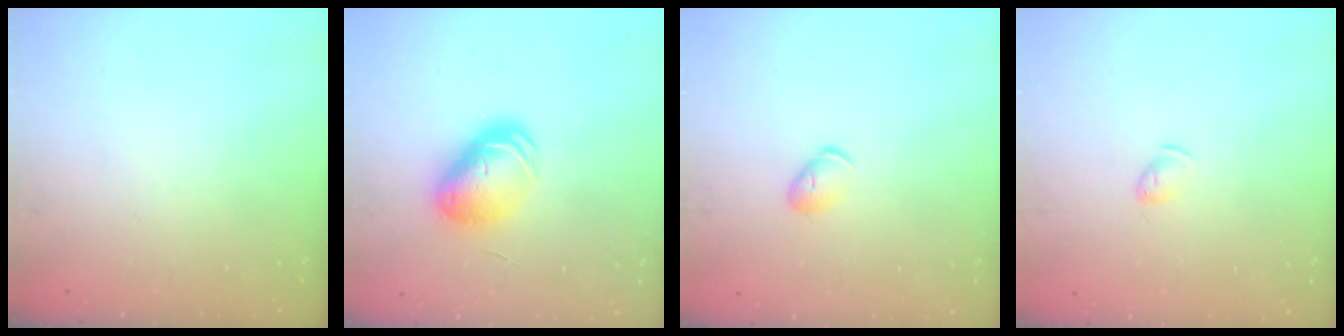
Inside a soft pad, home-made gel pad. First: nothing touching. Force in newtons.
{"total": 10.7, "press": 10.4, "slide": 2.3}
{"total": 5.5, "press": 5.4, "slide": 1.0}
{"total": 4.4, "press": 4.3, "slide": 0.8}